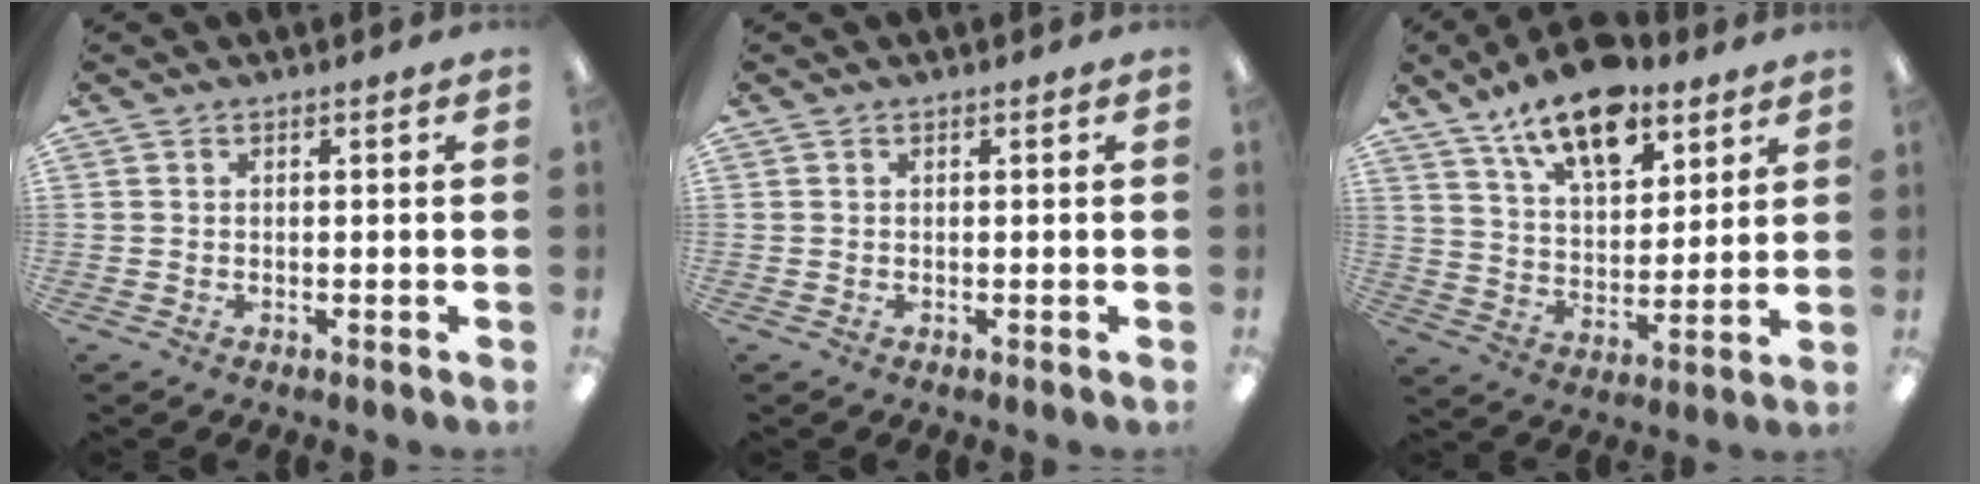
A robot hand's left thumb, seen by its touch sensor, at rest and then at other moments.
{"total": 0.0}
{"total": 15.4, "force": [10.9, 6.9, 8.3], "torque": [-0.133, -0.056, 0.192]}